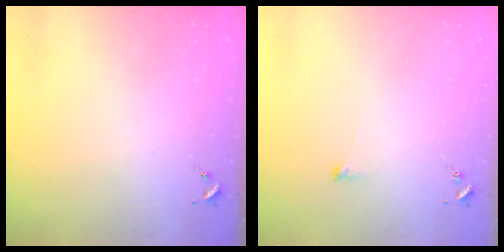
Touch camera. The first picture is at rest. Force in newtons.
{"total": 5.1, "press": 5.0, "slide": 1.0}